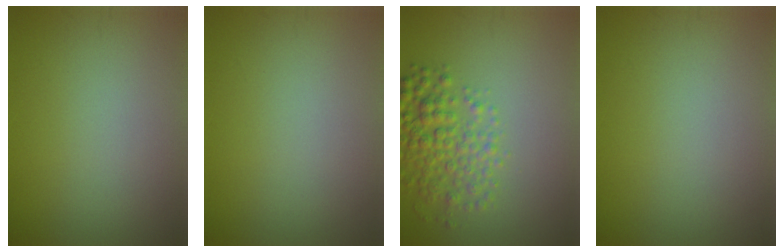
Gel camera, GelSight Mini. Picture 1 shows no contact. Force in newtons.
{"total": 0.0}
{"total": 4.5, "press": 4.5, "slide": 0.1}
{"total": 0.0}